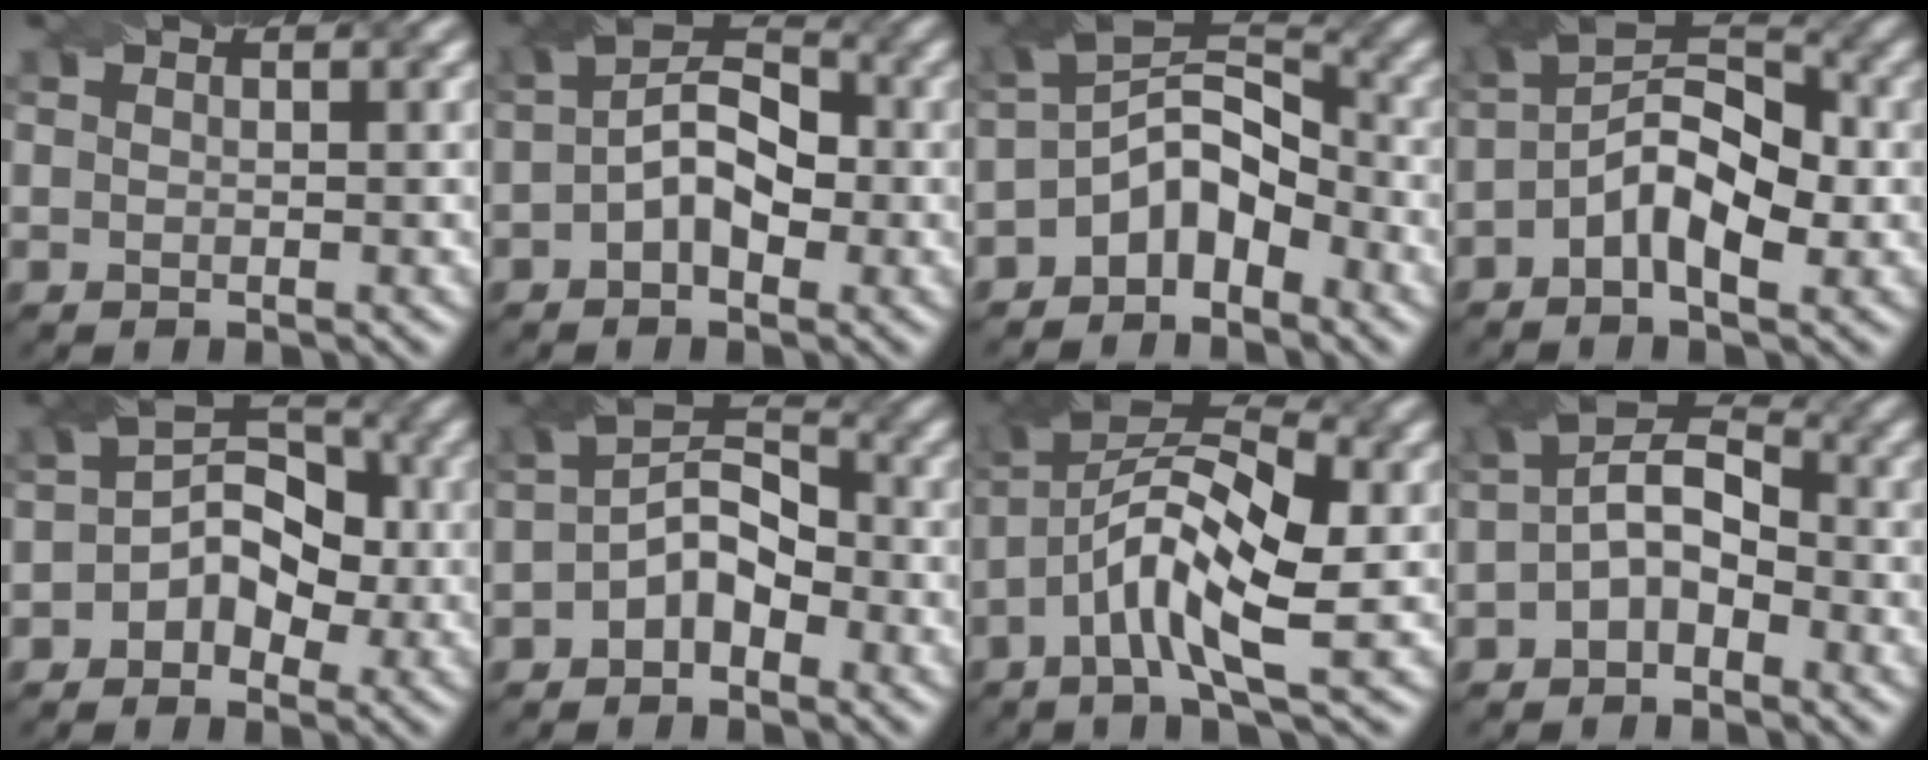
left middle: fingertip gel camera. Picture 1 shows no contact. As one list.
[{"total": 5.5, "force": [-0.5, 3.4, 4.4], "torque": [-0.068, 0.012, -0.016]}, {"total": 6.0, "force": [-3.0, 3.5, 3.9], "torque": [-0.054, 0.012, -0.067]}, {"total": 7.1, "force": [-1.2, 3.5, 6.1], "torque": [-0.106, 0.019, -0.031]}, {"total": 5.2, "force": [-0.9, 3.7, 3.5], "torque": [-0.035, 0.013, -0.024]}, {"total": 4.6, "force": [-1.6, 2.9, 3.3], "torque": [-0.053, 0.010, -0.035]}, {"total": 9.4, "force": [-1.9, 3.1, 8.6], "torque": [-0.157, 0.022, -0.047]}, {"total": 4.8, "force": [-1.0, 3.0, 3.7], "torque": [-0.064, 0.013, -0.026]}]